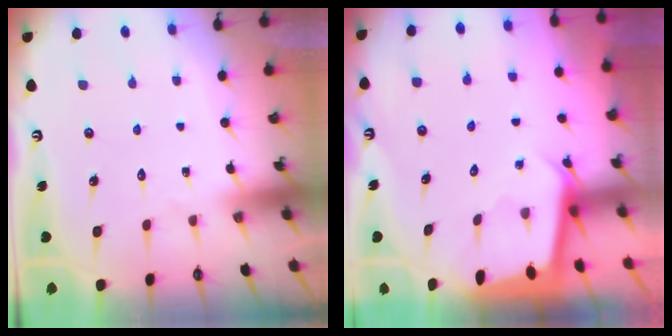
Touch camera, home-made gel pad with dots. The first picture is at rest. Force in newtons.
{"total": 2.0, "press": 2.0, "slide": 0.1}